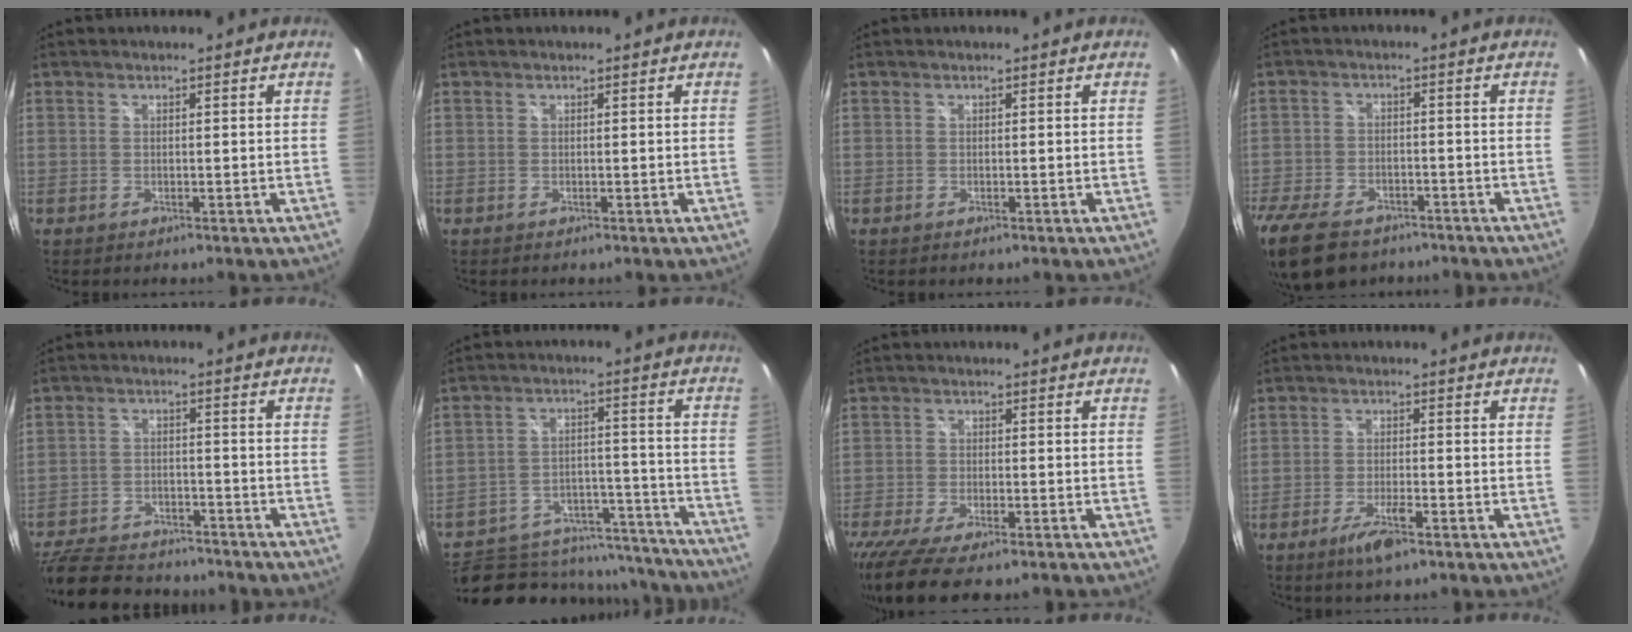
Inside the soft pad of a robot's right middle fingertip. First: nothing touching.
{"total": 0.0}
{"total": 0.0}
{"total": 14.5, "force": [-10.4, 7.5, 6.8], "torque": [-0.188, -0.027, -0.181]}
{"total": 19.3, "force": [-15.8, 7.6, 7.9], "torque": [-0.194, -0.006, -0.238]}
{"total": 21.7, "force": [-16.2, 11.3, 9.0], "torque": [-0.184, 0.029, -0.188]}
{"total": 11.4, "force": [-8.9, 2.5, 6.7], "torque": [-0.157, -0.048, -0.156]}
{"total": 5.0, "force": [-3.3, 0.8, 3.7], "torque": [-0.087, -0.009, -0.061]}